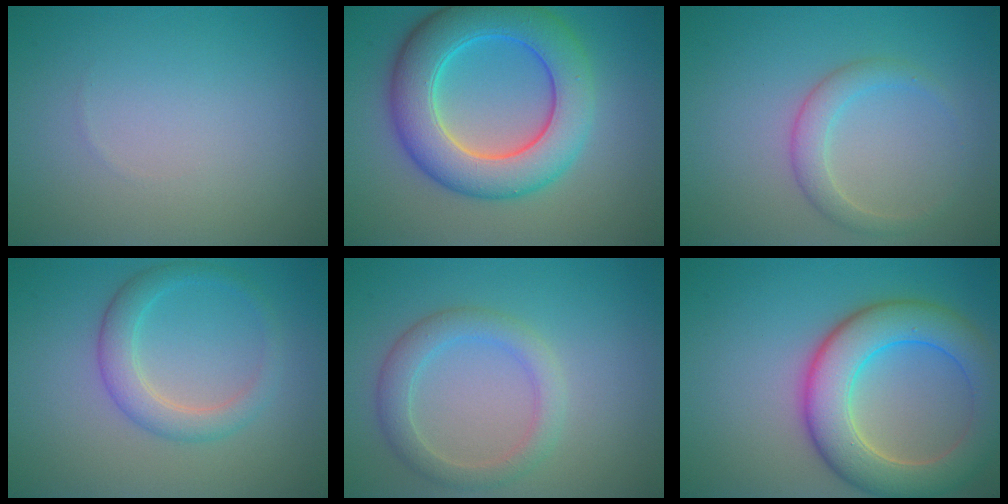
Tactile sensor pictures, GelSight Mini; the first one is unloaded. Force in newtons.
{"total": 9.0, "press": 9.0, "slide": 0.2}
{"total": 2.3, "press": 2.3, "slide": 0.1}
{"total": 3.0, "press": 3.0, "slide": 0.1}
{"total": 3.1, "press": 3.1, "slide": 0.0}
{"total": 8.0, "press": 8.0, "slide": 0.4}